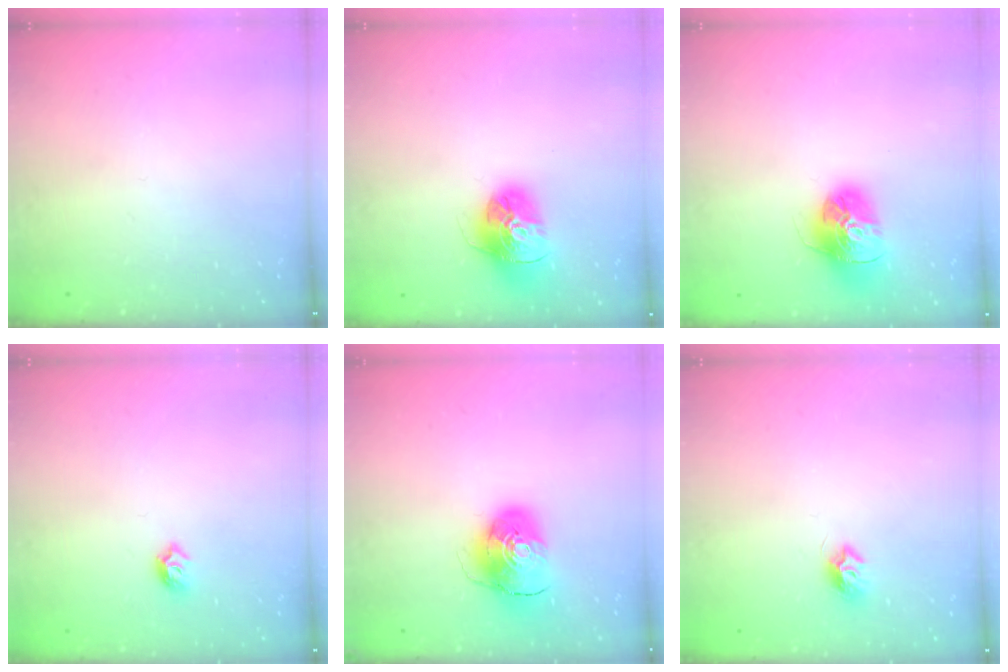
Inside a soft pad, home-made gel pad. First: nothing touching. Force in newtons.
{"total": 16.4, "press": 16.3, "slide": 1.8}
{"total": 16.4, "press": 16.3, "slide": 1.8}
{"total": 5.3, "press": 5.3, "slide": 0.9}
{"total": 9.9, "press": 9.8, "slide": 1.4}
{"total": 7.1, "press": 7.0, "slide": 0.3}